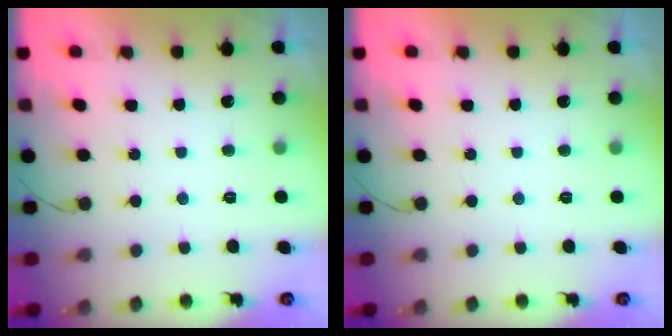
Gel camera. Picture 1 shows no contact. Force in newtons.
{"total": 0.0}